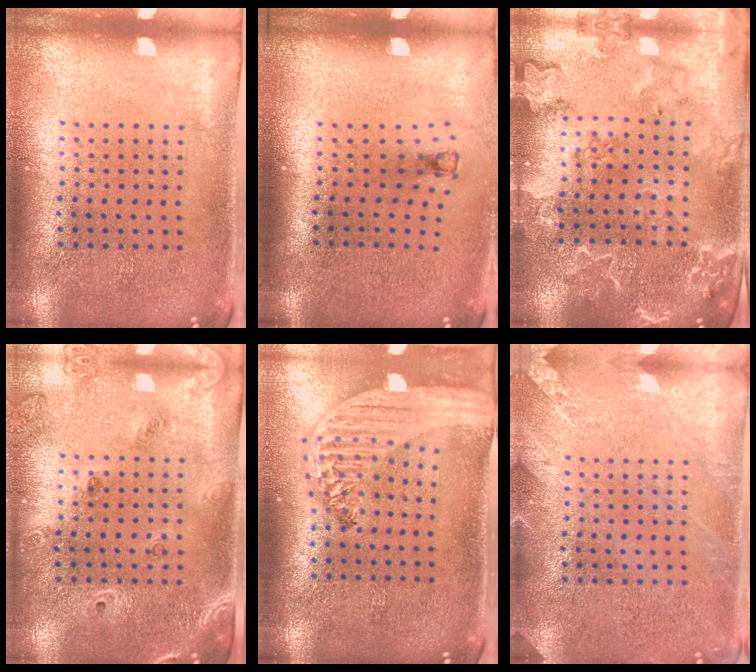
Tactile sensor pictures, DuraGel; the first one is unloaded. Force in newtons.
{"total": 0.7, "press": 0.4, "slide": 0.6}
{"total": 2.6, "press": 2.5, "slide": 0.9}
{"total": 1.5, "press": 1.4, "slide": 0.6}
{"total": 2.6, "press": 2.1, "slide": 1.6}
{"total": 2.1, "press": 2.1, "slide": 0.2}